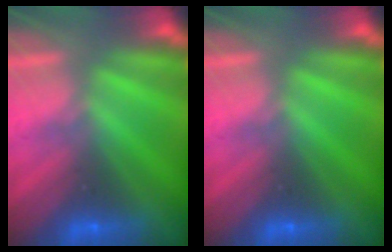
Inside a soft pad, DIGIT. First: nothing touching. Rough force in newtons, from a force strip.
{"total": 0.0}